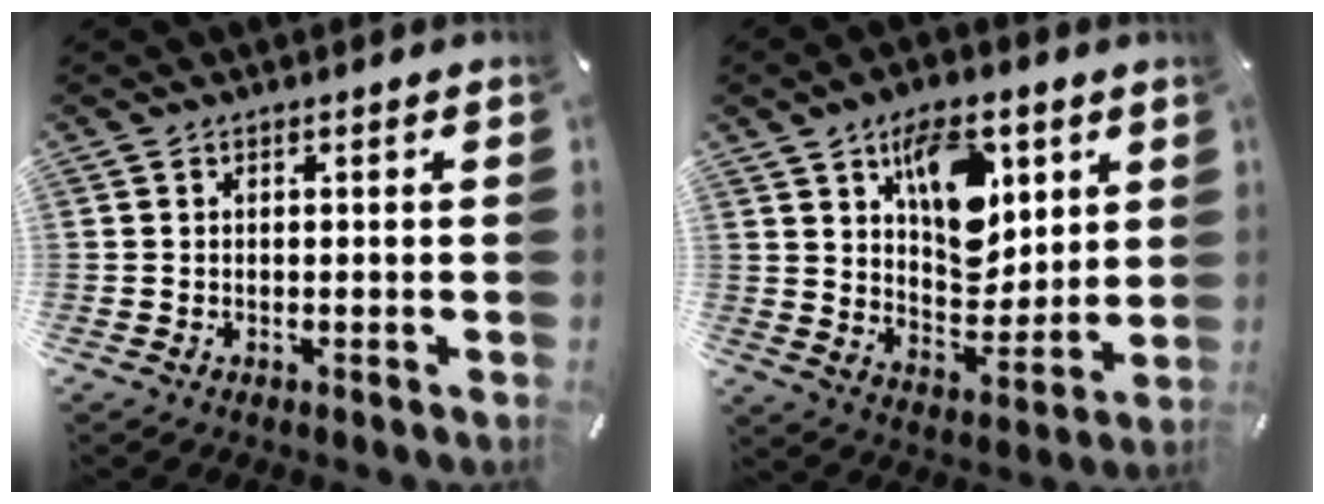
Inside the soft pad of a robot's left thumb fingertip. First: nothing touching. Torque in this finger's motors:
{"motor_torque": [2.46, 2.52, 0.68, -0.29, 0.19]}